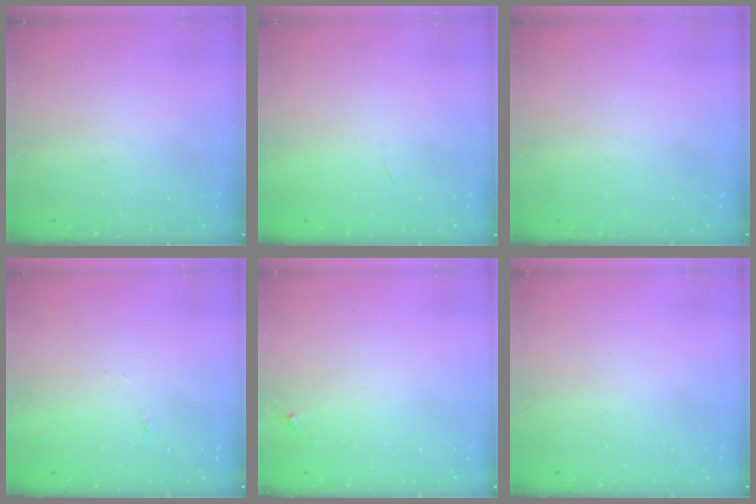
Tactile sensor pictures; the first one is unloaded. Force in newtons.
{"total": 2.3, "press": 2.3, "slide": 0.4}
{"total": 0.0}
{"total": 7.2, "press": 7.1, "slide": 0.6}
{"total": 2.8, "press": 2.8, "slide": 0.2}
{"total": 0.0}